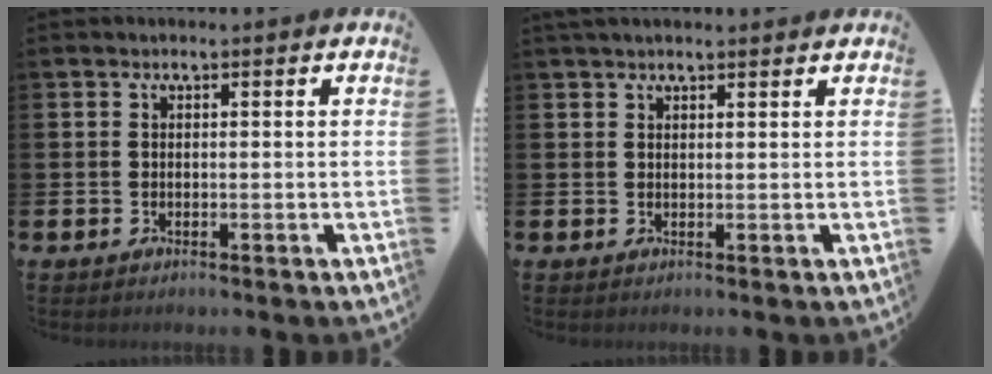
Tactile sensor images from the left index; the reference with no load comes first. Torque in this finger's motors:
{"motor_torque": [0.99, -1.15, 0.25, 0.12]}